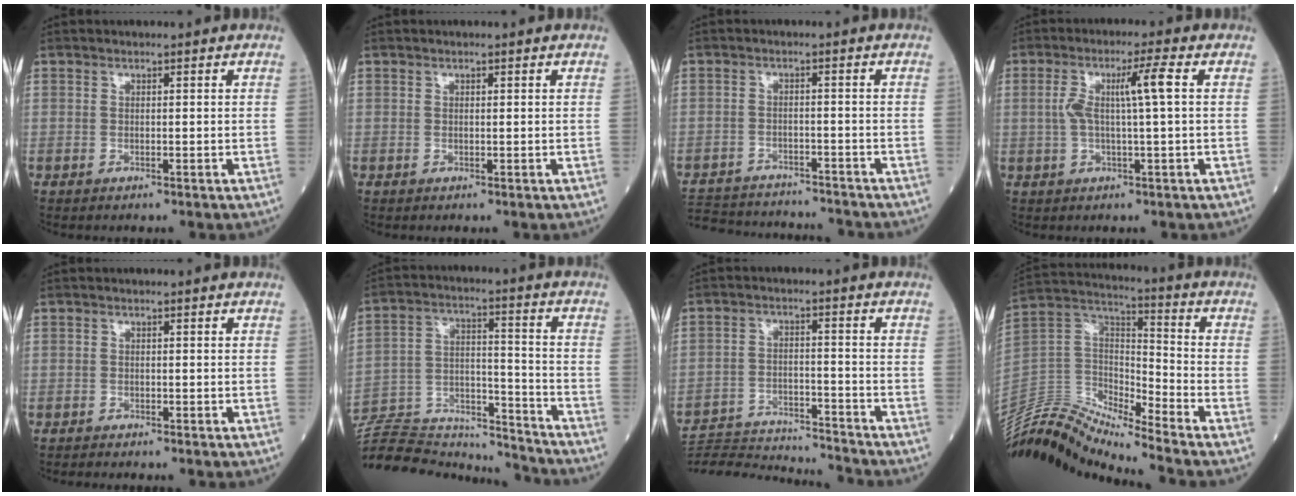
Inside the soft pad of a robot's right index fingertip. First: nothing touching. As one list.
[{"total": 0.0}, {"total": 16.6, "force": [-15.6, 3.2, 4.7], "torque": [-0.116, -0.002, -0.220]}, {"total": 5.9, "force": [0.7, -0.4, 5.9], "torque": [-0.118, 0.013, 0.017]}, {"total": 1.0, "force": [-1.0, -0.1, 0.1], "torque": [-0.006, -0.003, -0.018]}, {"total": 22.6, "force": [-21.2, 4.8, 6.1], "torque": [-0.171, 0.013, -0.340]}, {"total": 15.4, "force": [-15.2, -0.7, 2.3], "torque": [-0.034, 0.003, -0.234]}, {"total": 14.7, "force": [-13.9, 0.9, 4.6], "torque": [-0.088, 0.057, -0.269]}]